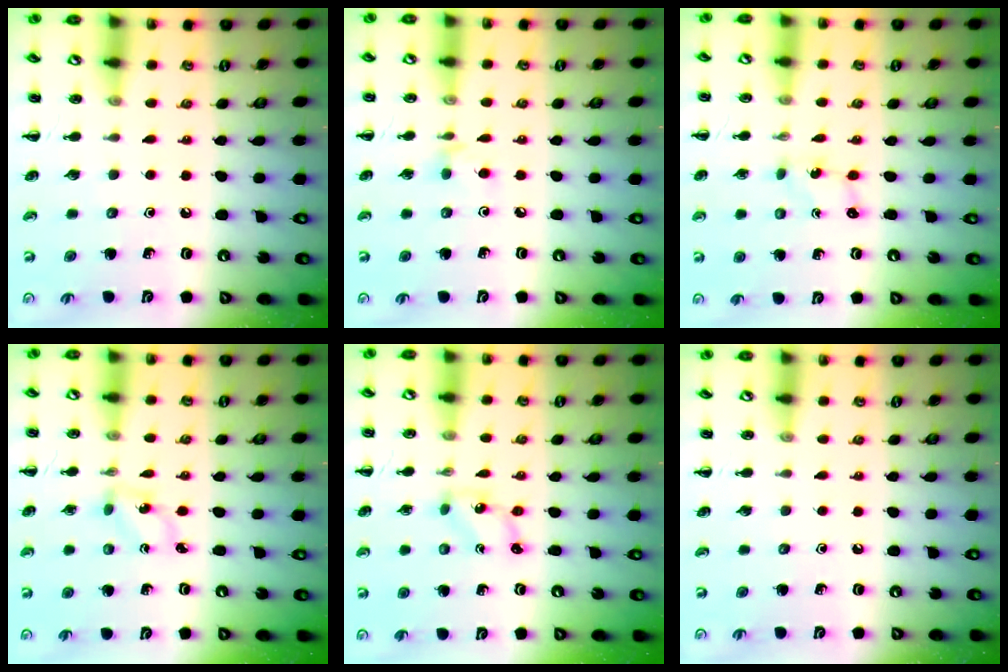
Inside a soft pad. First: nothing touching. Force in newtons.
{"total": 4.7, "press": 4.5, "slide": 1.5}
{"total": 1.7, "press": 1.6, "slide": 0.6}
{"total": 1.9, "press": 1.8, "slide": 0.7}
{"total": 1.4, "press": 1.4, "slide": 0.3}
{"total": 0.0}